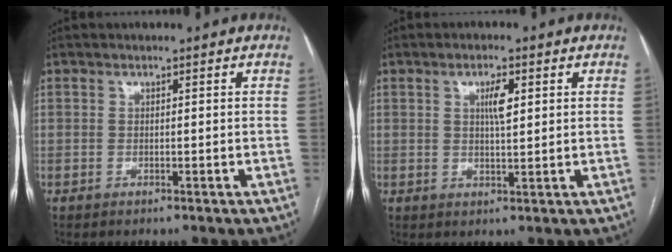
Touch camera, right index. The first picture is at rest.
{"total": 3.4, "force": [1.2, 0.8, 3.1], "torque": [-0.054, 0.002, 0.021]}